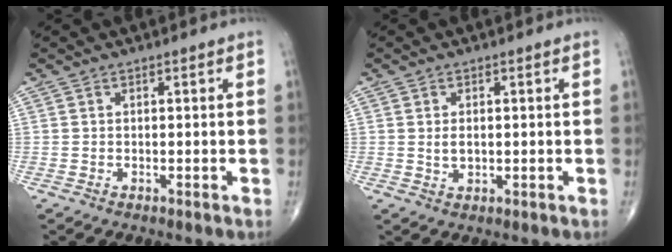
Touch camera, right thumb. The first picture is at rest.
{"total": 2.4, "force": [0.2, 1.5, 1.9], "torque": [-0.029, -0.004, 0.006]}